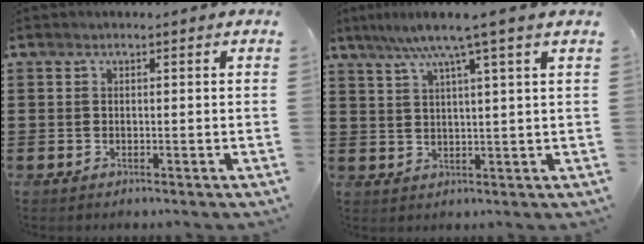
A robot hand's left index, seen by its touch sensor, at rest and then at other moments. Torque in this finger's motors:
{"motor_torque": [1.23, -0.91, 0.65, 0.21]}